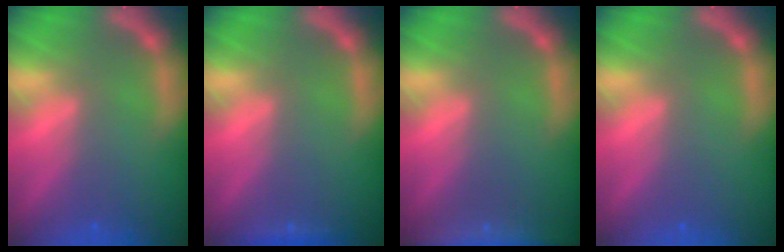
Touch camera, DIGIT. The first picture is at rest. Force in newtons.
{"total": 0.9}
{"total": 8.5}
{"total": 0.0}